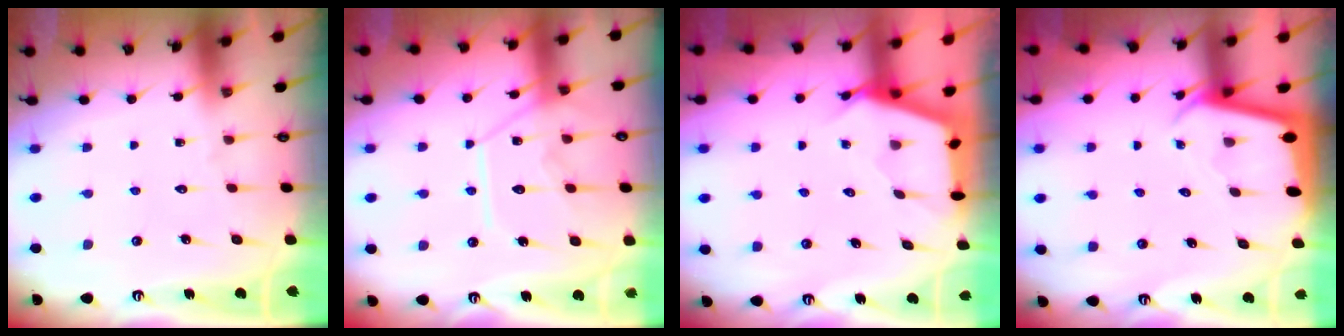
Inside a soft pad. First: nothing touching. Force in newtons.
{"total": 13.5, "press": 13.5, "slide": 1.3}
{"total": 2.7, "press": 2.7, "slide": 0.3}
{"total": 2.0, "press": 2.0, "slide": 0.1}